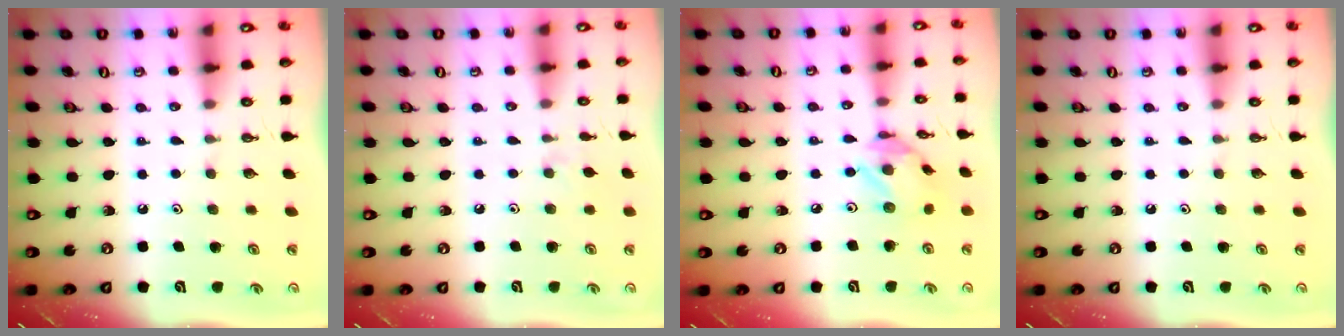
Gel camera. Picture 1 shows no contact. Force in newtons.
{"total": 3.9, "press": 3.8, "slide": 0.6}
{"total": 9.3, "press": 9.3, "slide": 0.6}
{"total": 0.0}